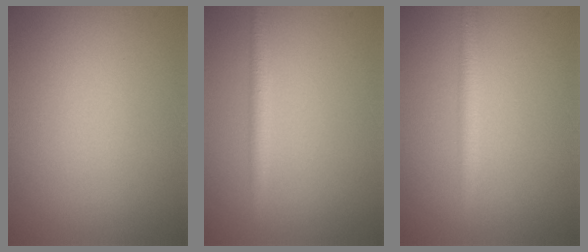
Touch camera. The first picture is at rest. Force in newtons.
{"total": 1.8, "press": 1.8, "slide": 0.1}
{"total": 2.2, "press": 2.2, "slide": 0.0}